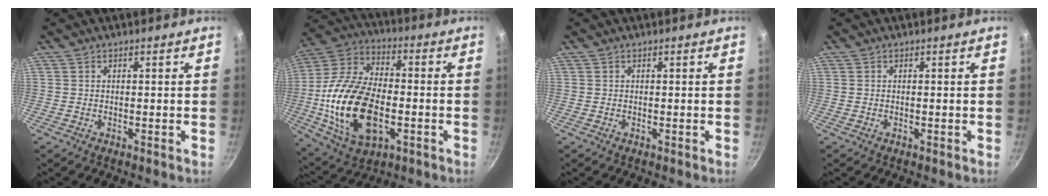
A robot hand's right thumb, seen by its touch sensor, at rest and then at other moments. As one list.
[{"total": 22.2, "force": [-4.0, 12.9, 17.7], "torque": [-0.338, 0.021, -0.073]}, {"total": 0.0}, {"total": 0.0}]